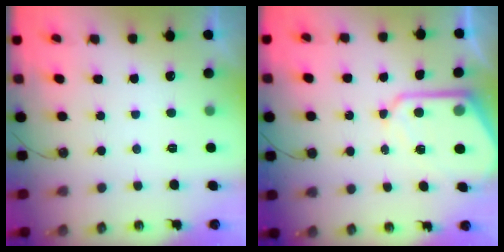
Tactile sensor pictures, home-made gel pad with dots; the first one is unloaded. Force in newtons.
{"total": 10.5, "press": 10.5, "slide": 0.8}